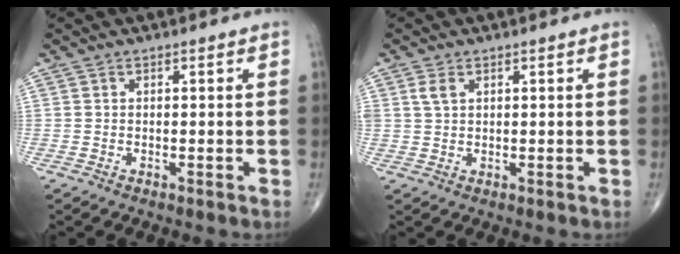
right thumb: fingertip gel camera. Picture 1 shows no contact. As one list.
[{"total": 2.4, "force": [1.2, 1.4, 1.6], "torque": [-0.033, 0.002, 0.028]}]